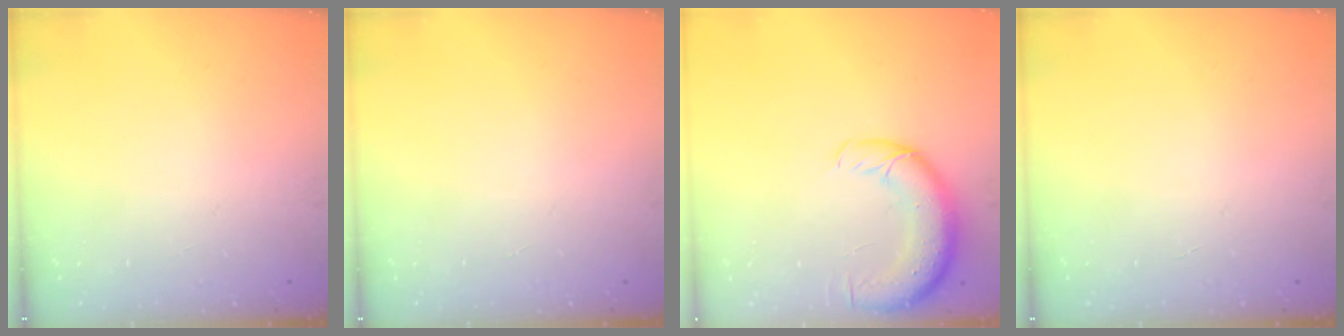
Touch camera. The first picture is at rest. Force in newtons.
{"total": 0.0}
{"total": 12.4, "press": 12.0, "slide": 3.1}
{"total": 0.0}